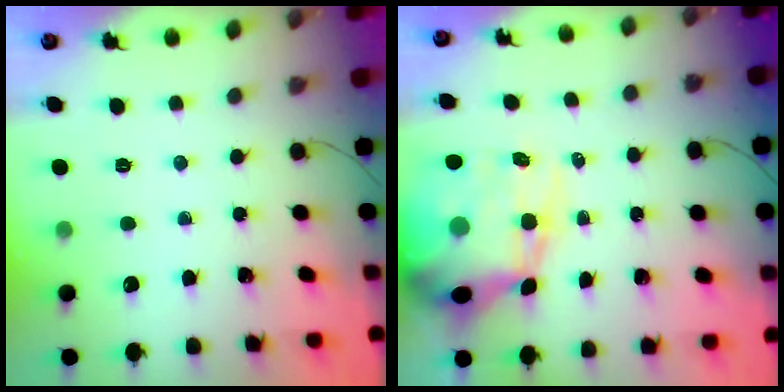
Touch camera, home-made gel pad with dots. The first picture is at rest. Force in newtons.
{"total": 17.3, "press": 16.7, "slide": 4.4}